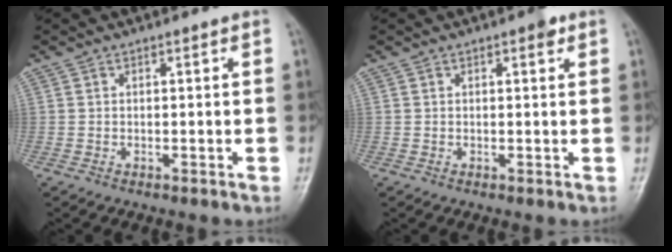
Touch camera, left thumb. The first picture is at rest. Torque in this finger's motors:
{"motor_torque": [0.14, -0.03, 0.18, -0.05, 0.00]}